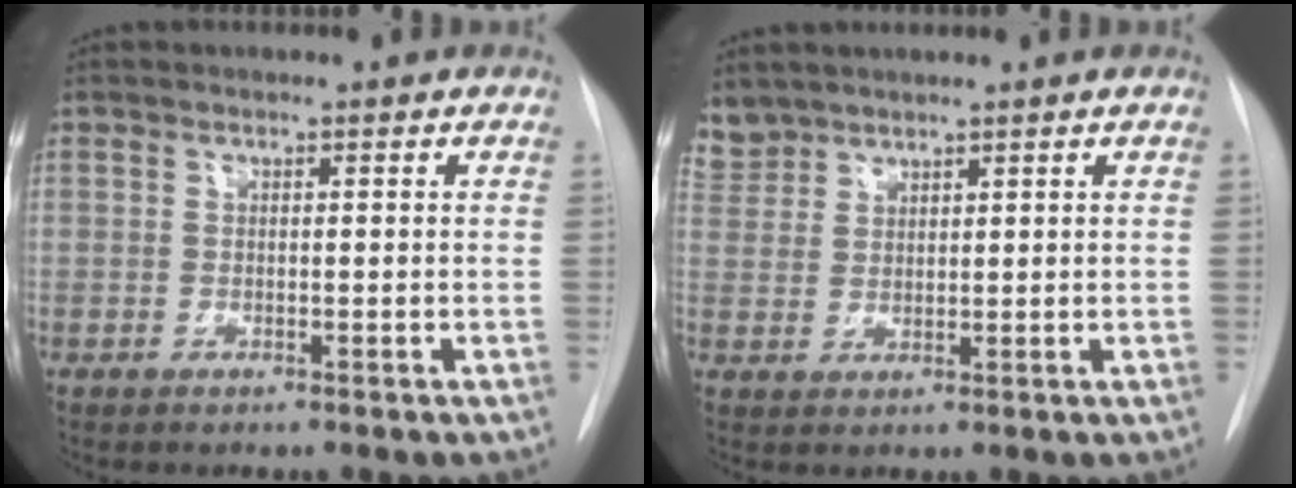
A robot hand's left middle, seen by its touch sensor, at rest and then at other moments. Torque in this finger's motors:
{"motor_torque": [0.01, -0.01, 0.01, -0.04]}